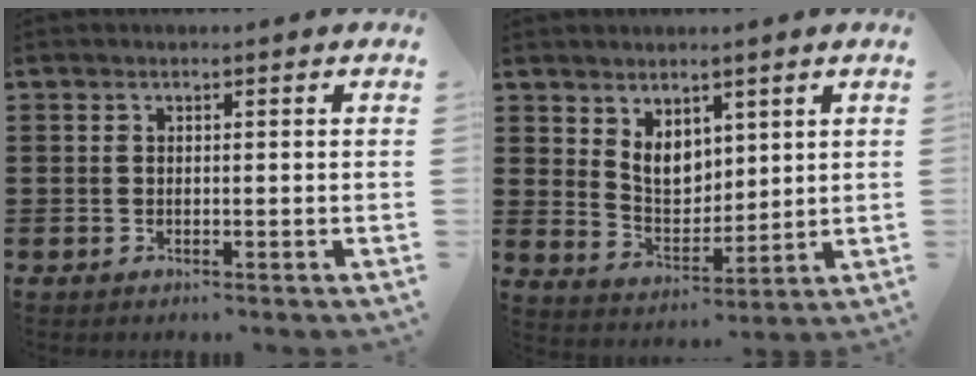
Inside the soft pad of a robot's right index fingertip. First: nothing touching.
{"total": 5.6, "force": [3.0, 3.8, 2.8], "torque": [-0.062, 0.000, 0.055]}